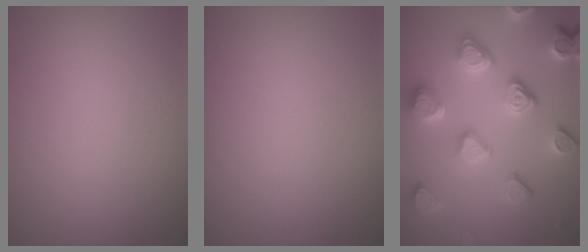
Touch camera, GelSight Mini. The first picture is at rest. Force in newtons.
{"total": 0.0}
{"total": 5.9, "press": 5.3, "slide": 2.7}